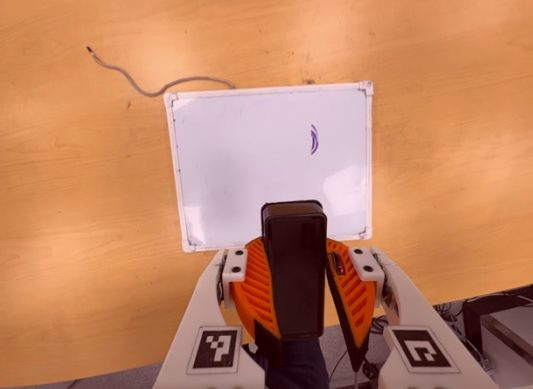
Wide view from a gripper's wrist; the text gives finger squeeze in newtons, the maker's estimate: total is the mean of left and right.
{"total": 10.0, "left": 10.2, "right": 9.8}